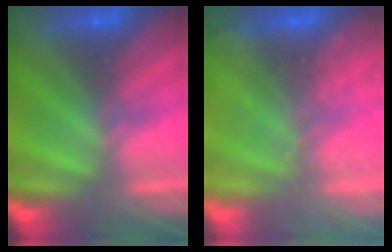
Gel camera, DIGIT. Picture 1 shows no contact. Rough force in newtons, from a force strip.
{"total": 2.4}